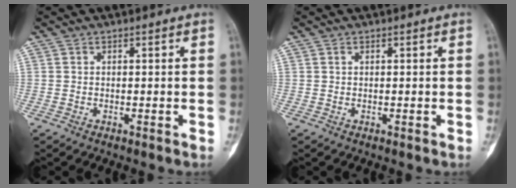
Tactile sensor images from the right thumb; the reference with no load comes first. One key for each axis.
{"total": 0.0}